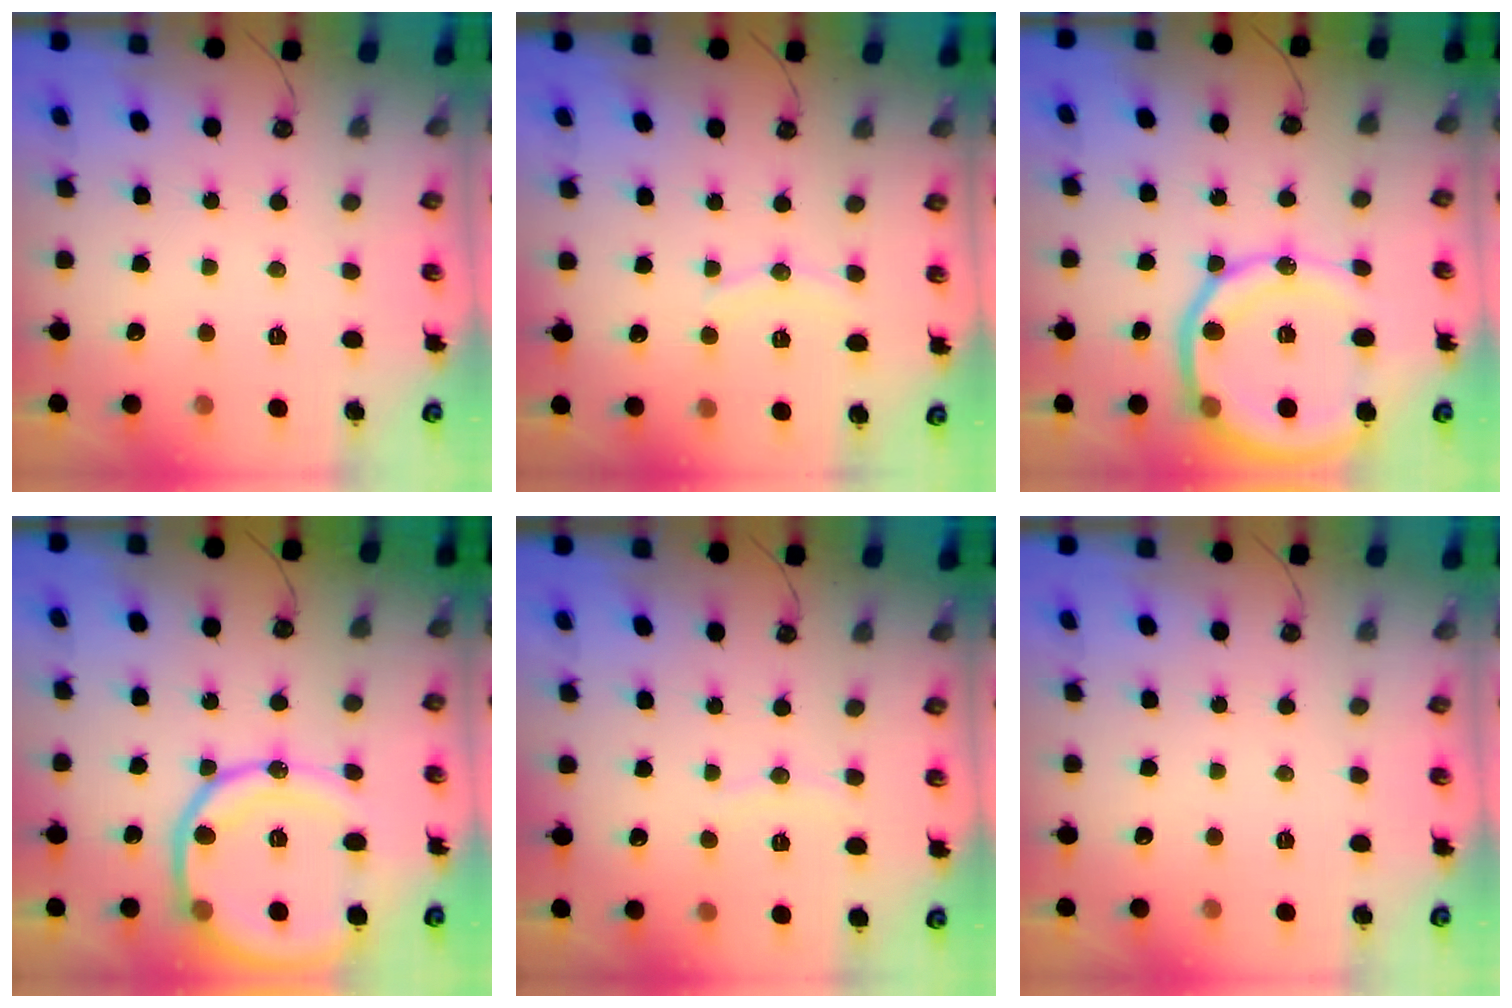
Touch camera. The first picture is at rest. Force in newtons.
{"total": 6.8, "press": 6.8, "slide": 0.7}
{"total": 17.7, "press": 17.6, "slide": 2.0}
{"total": 18.1, "press": 18.0, "slide": 2.2}
{"total": 3.7, "press": 3.7, "slide": 0.2}
{"total": 0.0}